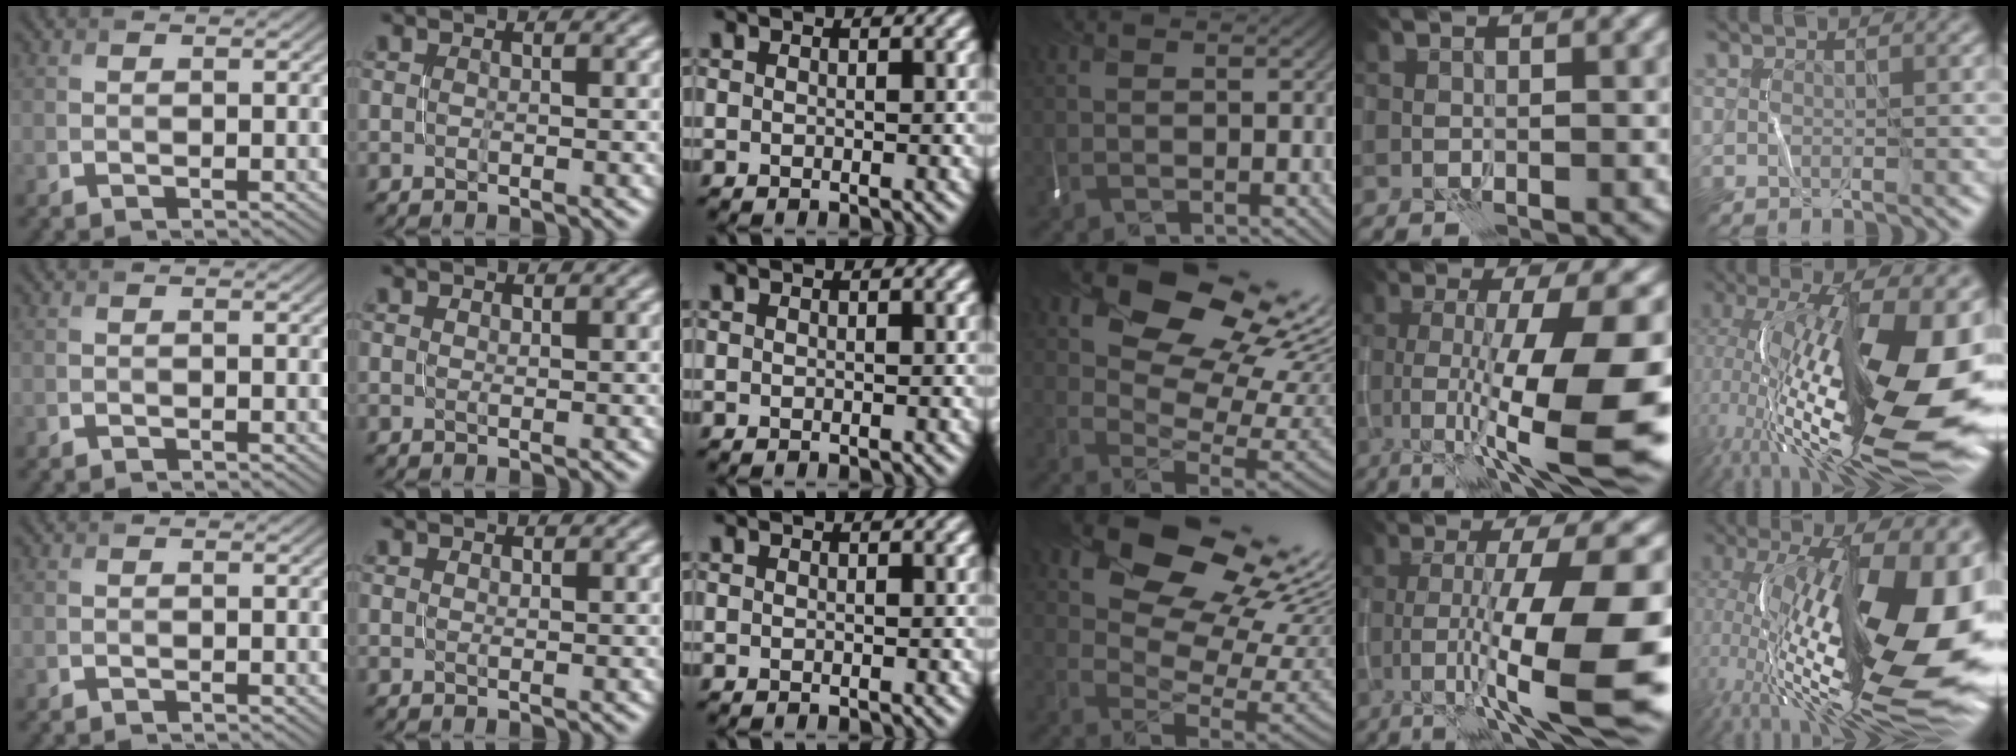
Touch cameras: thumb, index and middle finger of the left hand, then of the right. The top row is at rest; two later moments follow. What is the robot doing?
{"motion": "close", "object": "stapler"}